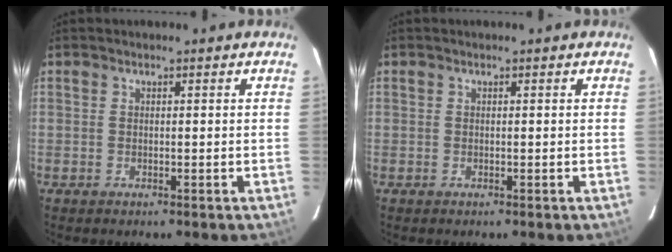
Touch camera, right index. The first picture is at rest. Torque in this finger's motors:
{"motor_torque": [0.00, 0.00, 0.03, 0.00]}